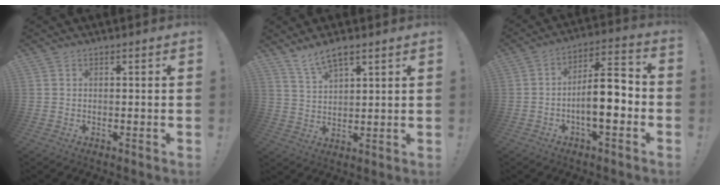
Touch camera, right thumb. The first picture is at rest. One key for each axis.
{"total": 6.5, "fx": 5.0, "fy": 1.8, "fz": 3.8, "tx": -0.074, "ty": -0.021, "tz": 0.092}
{"total": 12.5, "fx": -3.1, "fy": 4.2, "fz": 11.4, "tx": -0.184, "ty": 0.010, "tz": -0.056}